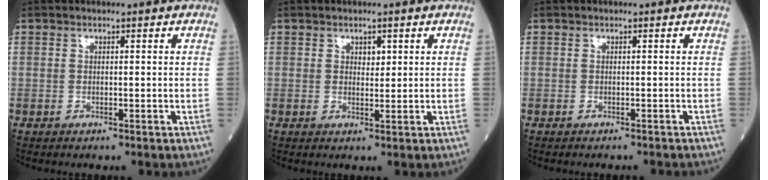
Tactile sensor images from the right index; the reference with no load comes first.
{"total": 1.4, "force": [0.7, 0.9, 0.9], "torque": [-0.008, -0.003, 0.010]}
{"total": 2.4, "force": [-2.3, 0.4, 0.5], "torque": [-0.006, -0.006, -0.029]}